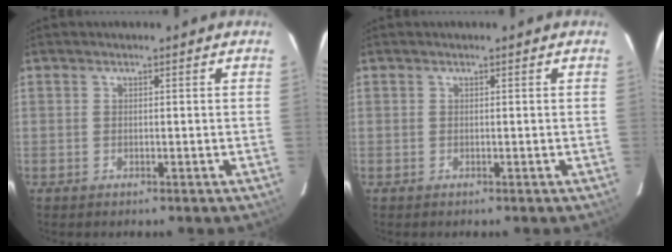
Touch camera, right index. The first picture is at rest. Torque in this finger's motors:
{"motor_torque": [-0.01, -0.01, 0.03, 0.00]}